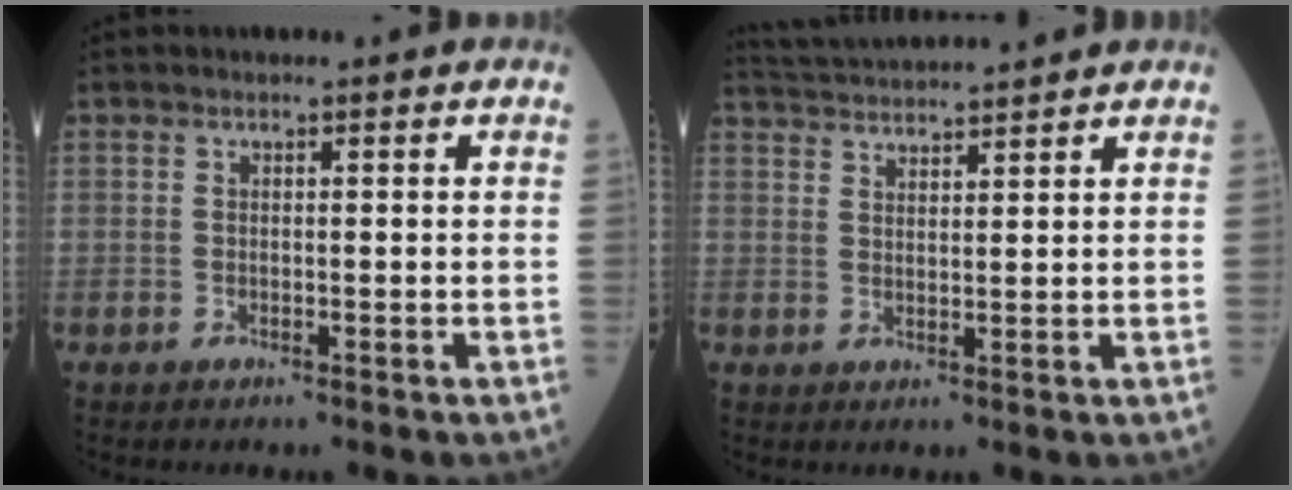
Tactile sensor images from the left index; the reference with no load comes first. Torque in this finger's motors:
{"motor_torque": [-0.76, -1.38, 0.08, 0.03]}